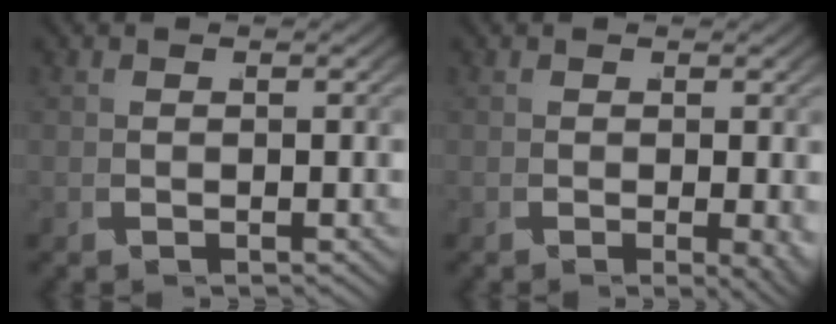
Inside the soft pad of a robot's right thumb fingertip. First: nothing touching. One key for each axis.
{"total": 2.1, "fx": -0.4, "fy": 0.7, "fz": 2.0, "tx": -0.023, "ty": -0.007, "tz": -0.003}